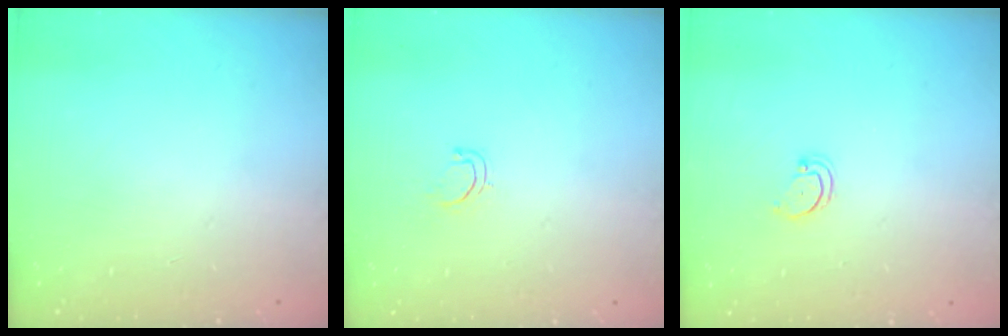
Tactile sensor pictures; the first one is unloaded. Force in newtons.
{"total": 4.1, "press": 4.1, "slide": 0.7}
{"total": 2.7, "press": 2.7, "slide": 0.3}